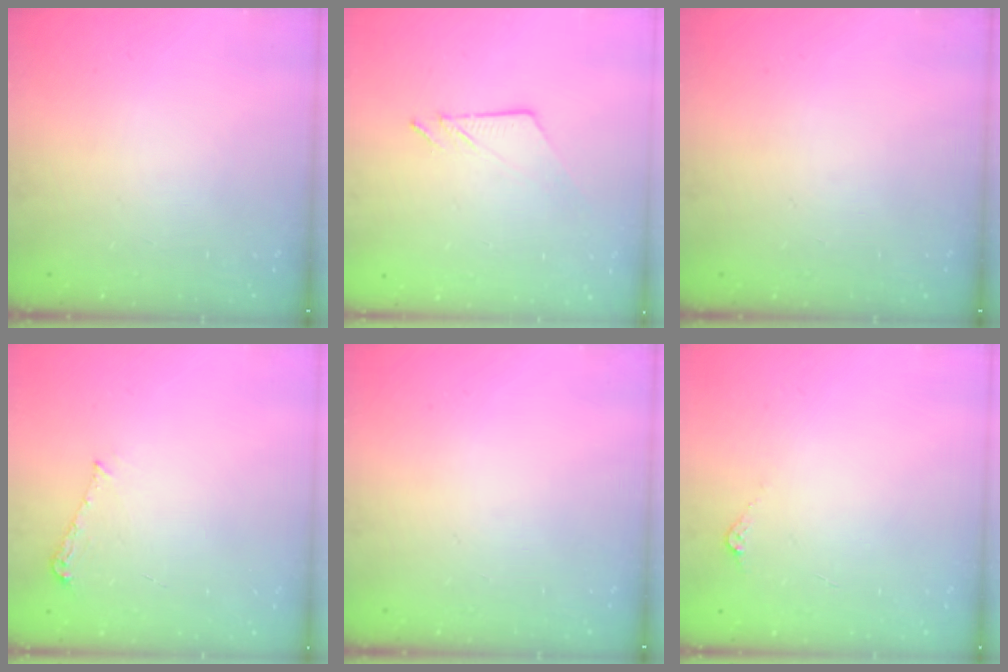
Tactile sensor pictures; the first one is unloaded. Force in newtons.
{"total": 7.0, "press": 7.0, "slide": 0.1}
{"total": 0.0}
{"total": 5.3, "press": 5.2, "slide": 0.5}
{"total": 0.0}
{"total": 4.8, "press": 4.8, "slide": 0.6}